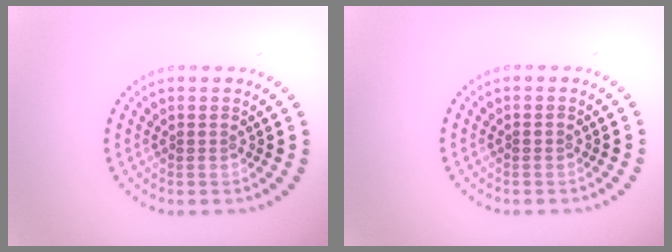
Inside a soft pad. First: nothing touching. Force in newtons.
{"total": 0.5, "press": 0.4, "slide": 0.3}